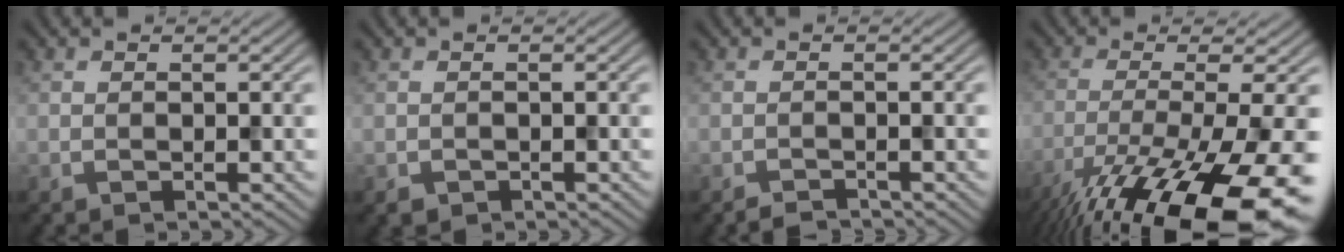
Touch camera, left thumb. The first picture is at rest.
{"total": 0.8, "force": [-0.5, 0.6, 0.2], "torque": [-0.001, -0.006, -0.009]}
{"total": 1.1, "force": [-1.1, 0.1, 0.3], "torque": [-0.003, -0.001, -0.022]}
{"total": 17.6, "force": [-10.4, 4.0, 13.7], "torque": [-0.227, -0.025, -0.167]}